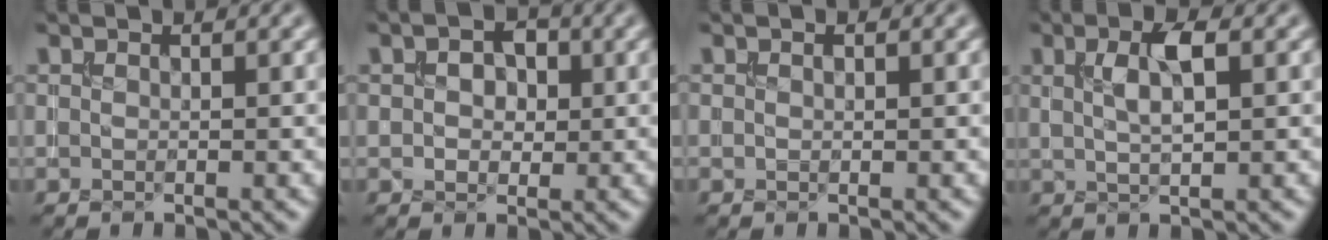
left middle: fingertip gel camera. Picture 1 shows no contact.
{"total": 2.8, "force": [0.8, 2.0, 1.9], "torque": [-0.032, 0.007, 0.007]}
{"total": 0.7, "force": [0.2, 0.4, 0.6], "torque": [-0.011, 0.002, 0.003]}
{"total": 3.4, "force": [1.1, 1.0, 3.1], "torque": [-0.058, 0.007, 0.020]}